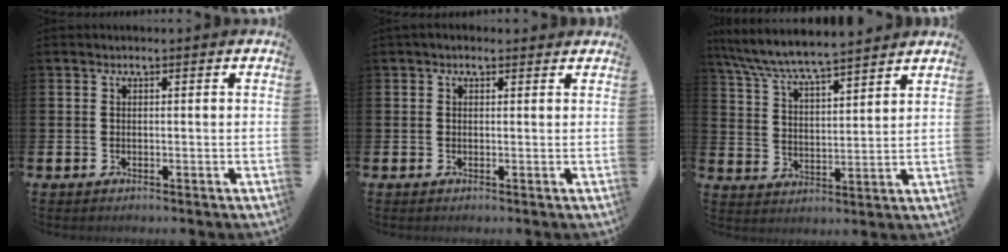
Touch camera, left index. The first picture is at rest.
{"total": 0.8, "force": [0.5, 0.4, 0.4], "torque": [0.005, 0.001, 0.005]}
{"total": 7.0, "force": [6.7, 0.1, 1.7], "torque": [-0.060, -0.047, 0.117]}